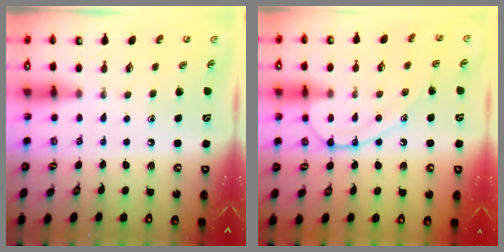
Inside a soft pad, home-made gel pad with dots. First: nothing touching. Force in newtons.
{"total": 10.7, "press": 10.7, "slide": 0.4}